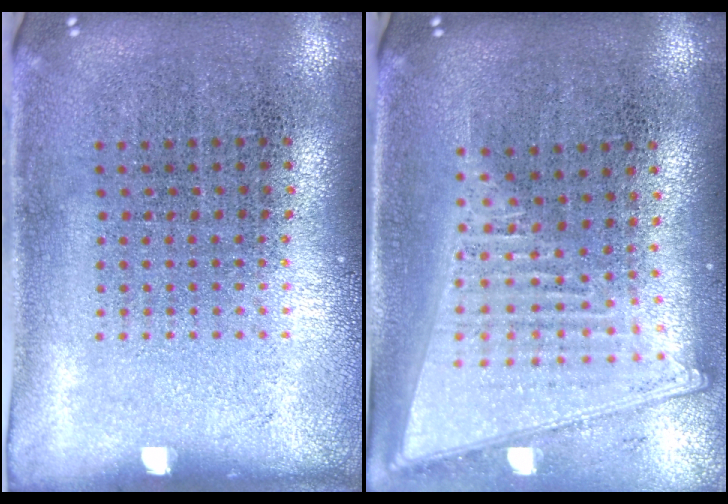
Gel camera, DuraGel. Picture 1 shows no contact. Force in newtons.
{"total": 2.1, "press": 1.8, "slide": 1.2}